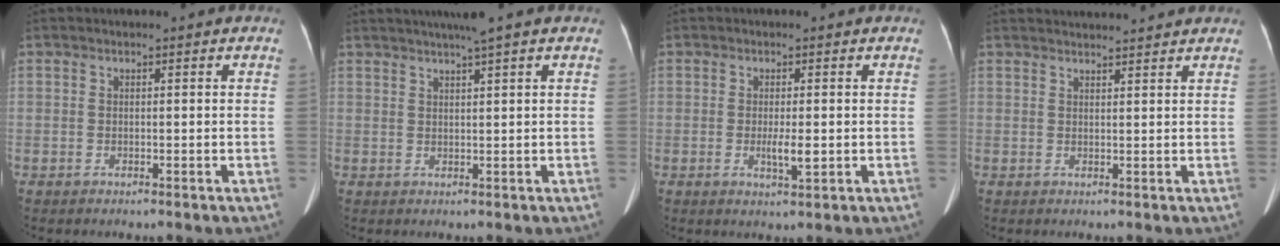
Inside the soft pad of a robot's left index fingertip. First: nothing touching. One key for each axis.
{"total": 4.9, "fx": 3.7, "fy": -0.9, "fz": 3.0, "tx": -0.047, "ty": 0.017, "tz": 0.060}
{"total": 2.7, "fx": -0.3, "fy": 0.5, "fz": 2.6, "tx": -0.050, "ty": -0.004, "tz": -0.004}
{"total": 7.3, "fx": 7.1, "fy": 0.1, "fz": 1.7, "tx": -0.024, "ty": 0.030, "tz": 0.088}